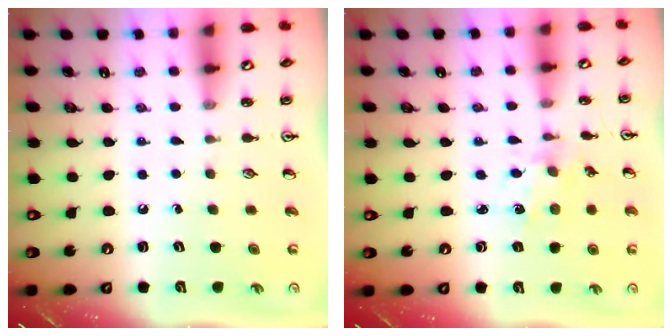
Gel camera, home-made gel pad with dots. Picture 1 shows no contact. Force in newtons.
{"total": 1.7, "press": 1.6, "slide": 0.3}